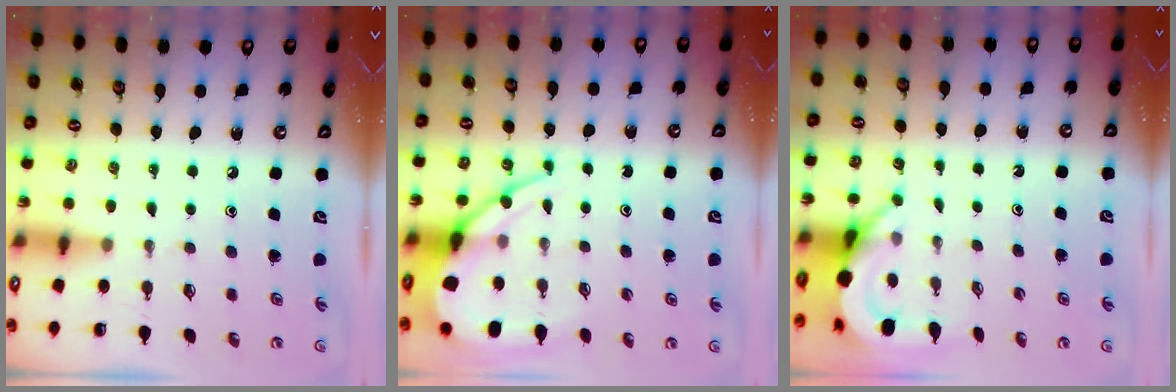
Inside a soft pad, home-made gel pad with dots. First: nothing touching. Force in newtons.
{"total": 10.6, "press": 10.5, "slide": 1.1}
{"total": 5.0, "press": 5.0, "slide": 0.2}